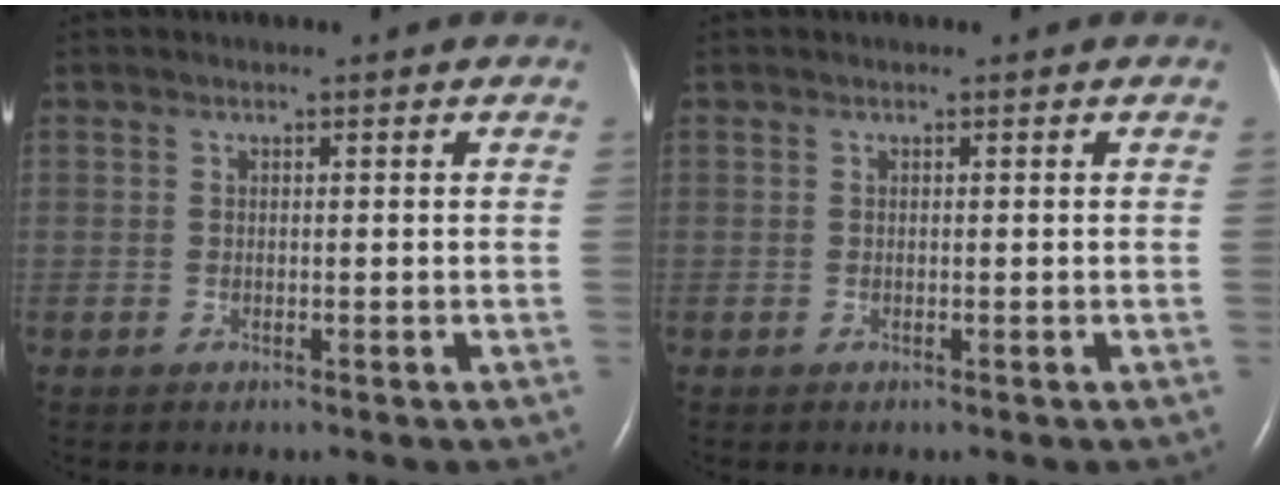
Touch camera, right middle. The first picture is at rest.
{"total": 0.0}